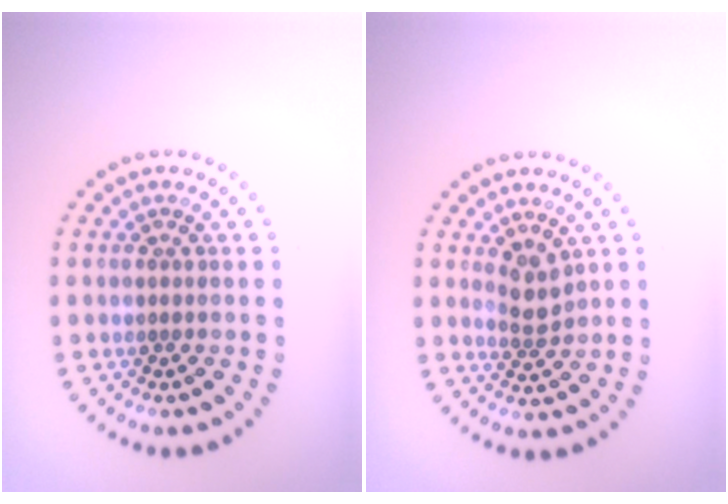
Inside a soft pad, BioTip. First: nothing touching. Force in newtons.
{"total": 1.9, "press": 1.7, "slide": 1.0}